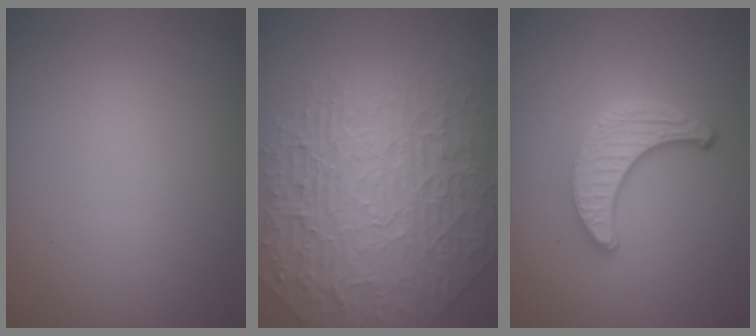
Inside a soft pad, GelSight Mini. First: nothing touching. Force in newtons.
{"total": 10.0, "press": 6.7, "slide": 7.5}
{"total": 3.6, "press": 3.2, "slide": 1.6}